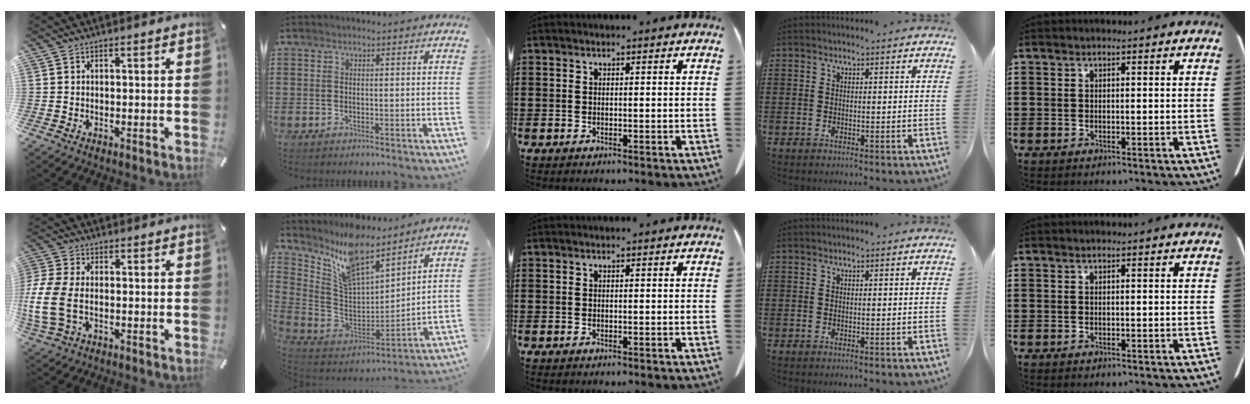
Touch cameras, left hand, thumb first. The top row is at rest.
{"thumb": {"total": 9.9, "force": [-1.4, 6.3, 7.5], "torque": [-0.174, -0.006, -0.020]}, "index": {"total": 10.8, "force": [9.3, 2.7, 4.7], "torque": [-0.133, -0.056, 0.167]}}